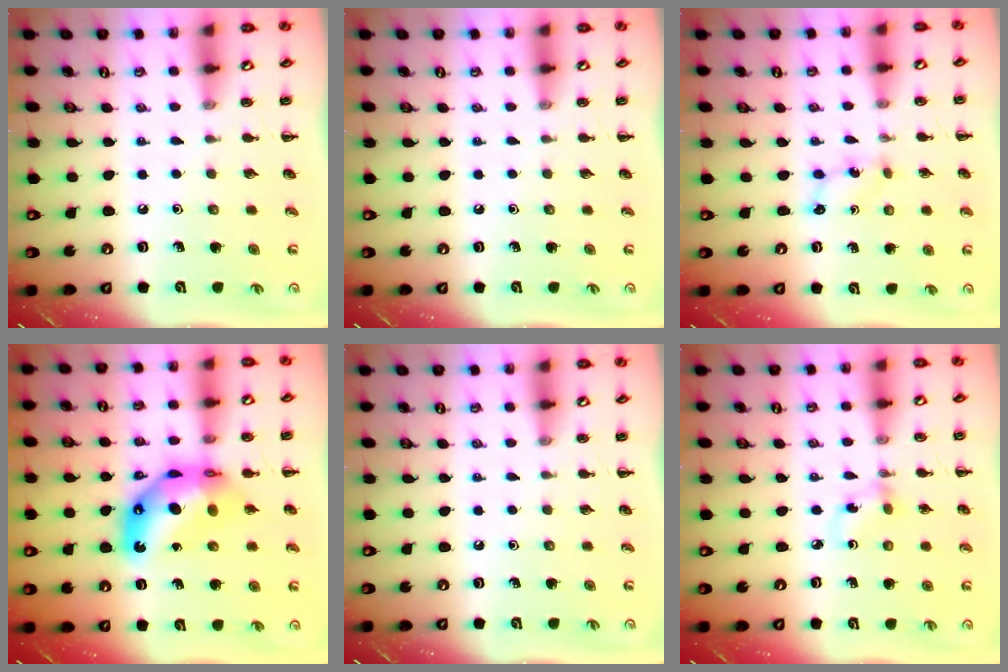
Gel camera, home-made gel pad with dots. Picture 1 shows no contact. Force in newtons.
{"total": 0.0}
{"total": 2.7, "press": 2.6, "slide": 0.8}
{"total": 12.3, "press": 11.7, "slide": 3.7}
{"total": 0.0}
{"total": 2.8, "press": 2.6, "slide": 1.0}